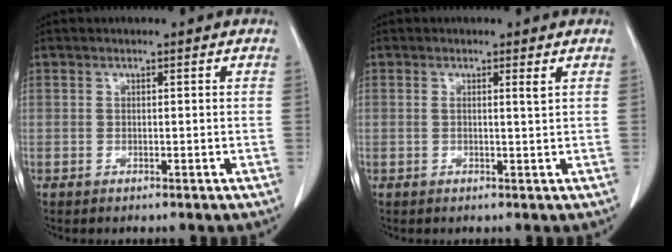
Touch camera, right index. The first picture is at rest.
{"total": 1.2, "force": [0.6, -0.3, 1.1], "torque": [-0.022, -0.002, 0.008]}